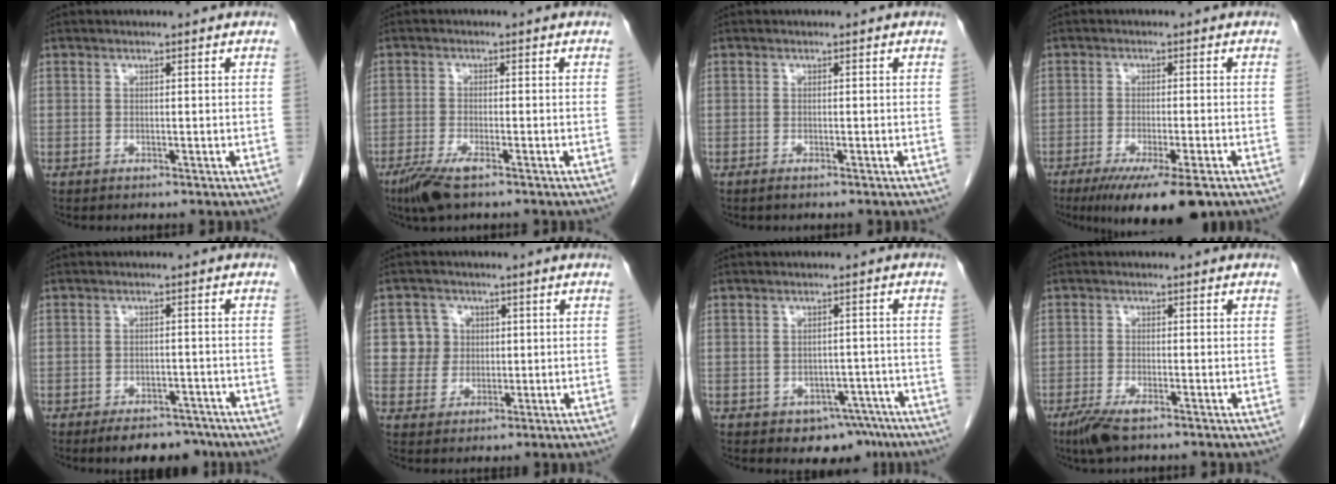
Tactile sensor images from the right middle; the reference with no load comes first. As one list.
[{"total": 4.9, "force": [-3.2, 0.9, 3.5], "torque": [-0.076, -0.011, -0.059]}, {"total": 0.6, "force": [-0.4, 0.0, 0.4], "torque": [-0.009, -0.001, -0.008]}, {"total": 11.1, "force": [-7.5, 1.4, 8.1], "torque": [-0.115, -0.024, -0.114]}, {"total": 6.5, "force": [-5.1, 3.0, 2.6], "torque": [-0.028, 0.003, -0.072]}, {"total": 2.6, "force": [0.6, 2.6, 0.3], "torque": [0.001, 0.006, 0.010]}, {"total": 5.9, "force": [-3.9, 3.8, 2.2], "torque": [-0.009, 0.011, -0.045]}, {"total": 4.1, "force": [-2.7, 0.9, 3.0], "torque": [-0.064, -0.009, -0.049]}]